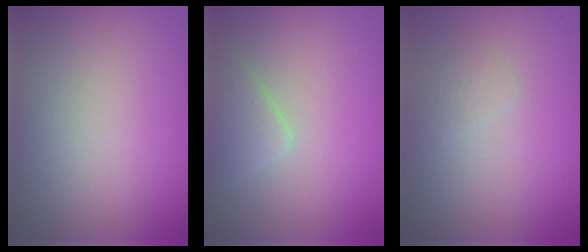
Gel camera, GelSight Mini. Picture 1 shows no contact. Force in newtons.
{"total": 2.3, "press": 2.3, "slide": 0.1}
{"total": 0.9, "press": 0.9, "slide": 0.0}